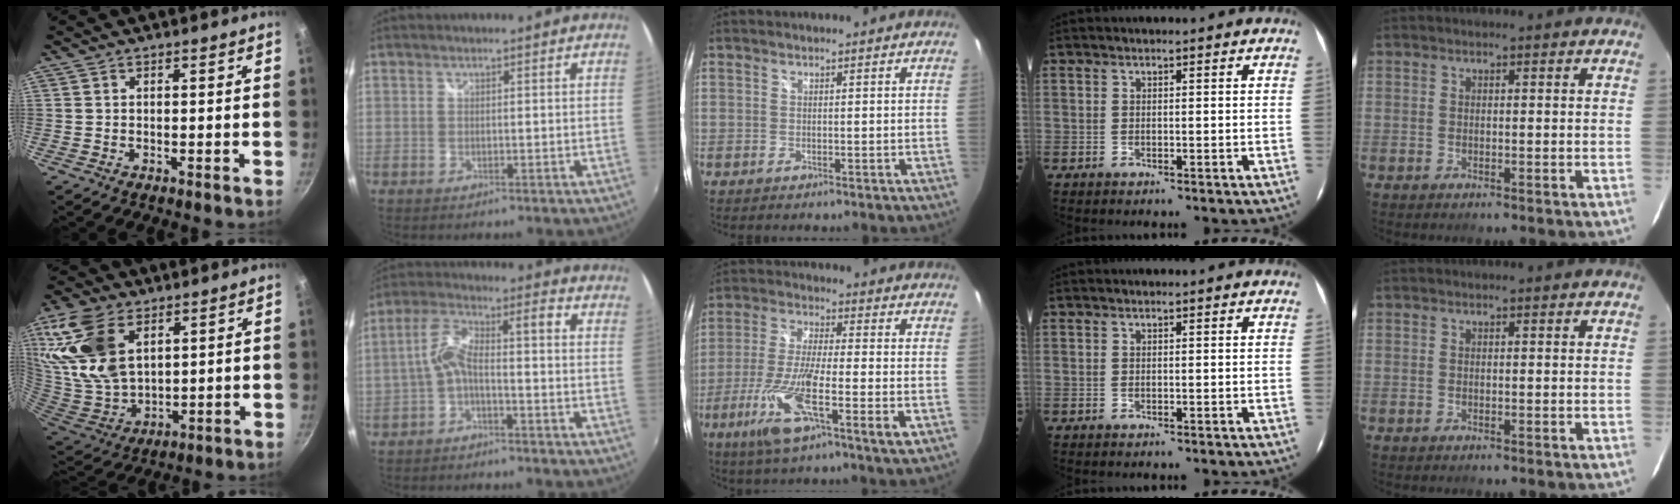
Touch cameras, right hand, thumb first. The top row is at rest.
{"thumb": {"total": 19.6, "force": [8.4, 11.8, 13.2], "torque": [-0.265, -0.030, 0.177]}, "index": {"total": 7.7, "force": [-2.9, 2.2, 6.8], "torque": [-0.151, 0.020, -0.051]}, "middle": {"total": 14.5, "force": [-4.8, 2.1, 13.5], "torque": [-0.274, -0.022, -0.089]}}